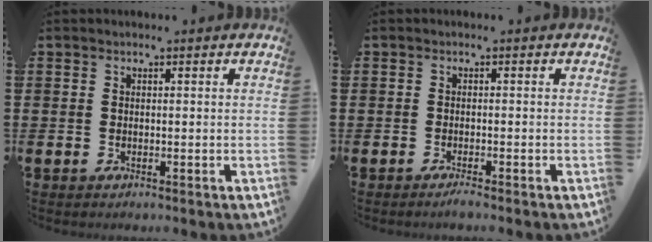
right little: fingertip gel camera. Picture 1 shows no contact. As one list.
[{"total": 0.9, "force": [-0.7, 0.0, 0.6], "torque": [-0.010, -0.003, -0.014]}]